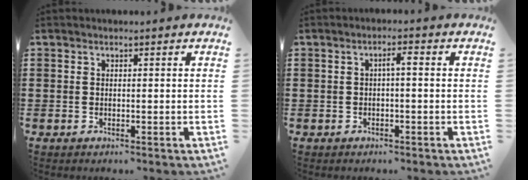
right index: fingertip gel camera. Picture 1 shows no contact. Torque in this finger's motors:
{"motor_torque": [0.54, -0.45, 0.06, 0.06]}